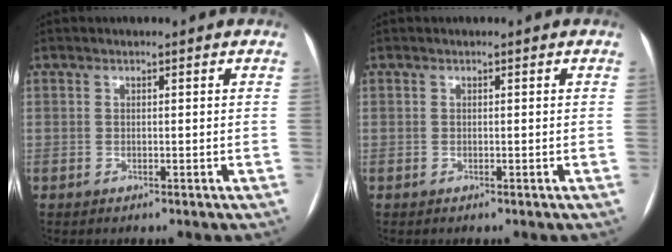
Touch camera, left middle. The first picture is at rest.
{"total": 0.0}